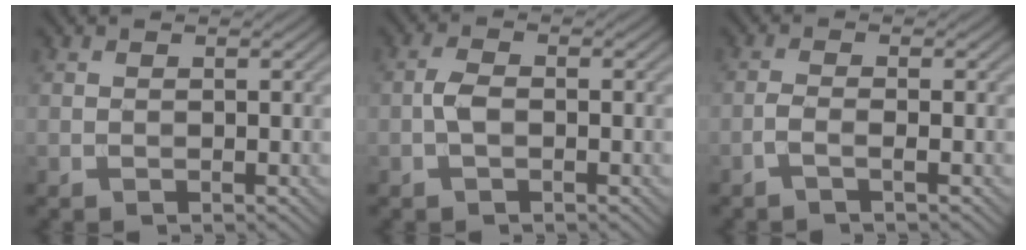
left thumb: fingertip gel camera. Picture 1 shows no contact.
{"total": 2.2, "force": [-0.6, 1.0, 1.9], "torque": [-0.042, 0.005, -0.018]}
{"total": 1.7, "force": [-0.9, 0.2, 1.5], "torque": [-0.029, 0.007, -0.027]}